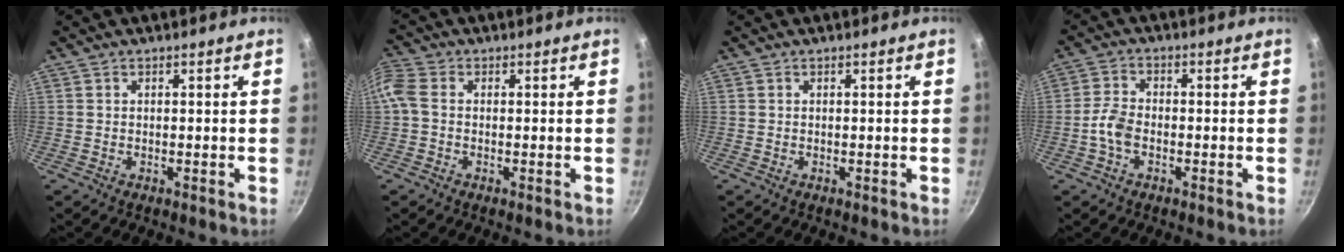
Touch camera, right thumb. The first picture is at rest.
{"total": 3.7, "force": [-0.4, 2.6, 2.6], "torque": [-0.064, 0.011, -0.021]}
{"total": 0.0}
{"total": 4.8, "force": [-1.5, 2.8, 3.6], "torque": [-0.077, 0.019, -0.038]}